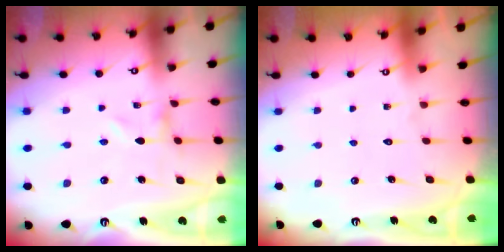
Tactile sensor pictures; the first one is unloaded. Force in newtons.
{"total": 1.6, "press": 1.5, "slide": 0.1}